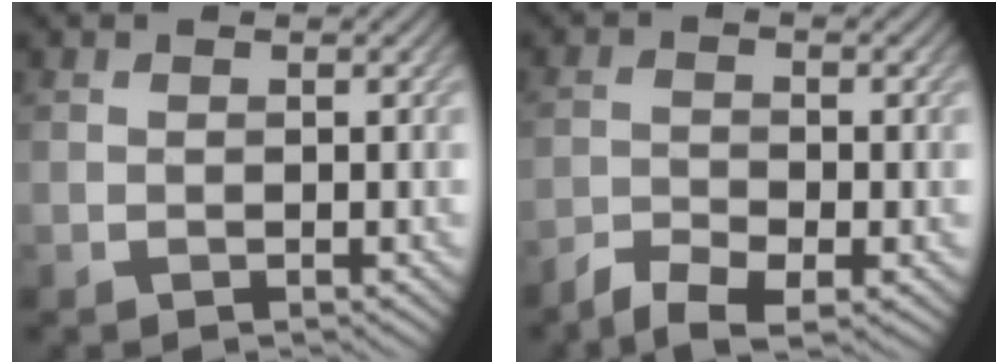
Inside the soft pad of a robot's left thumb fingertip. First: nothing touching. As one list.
[{"total": 4.1, "force": [-3.2, 1.0, 2.4], "torque": [-0.049, -0.008, -0.060]}]